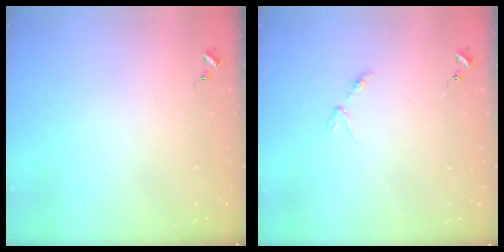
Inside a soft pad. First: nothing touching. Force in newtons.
{"total": 2.8, "press": 2.8, "slide": 0.5}